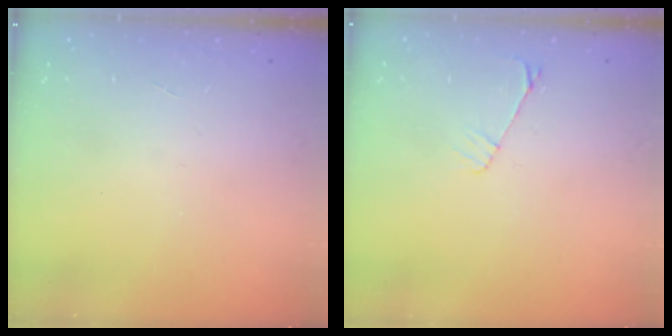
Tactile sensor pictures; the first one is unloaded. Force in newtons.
{"total": 5.4, "press": 5.4, "slide": 0.6}